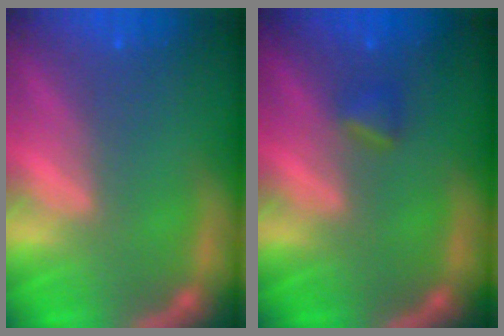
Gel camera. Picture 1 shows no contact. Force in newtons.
{"total": 1.4}